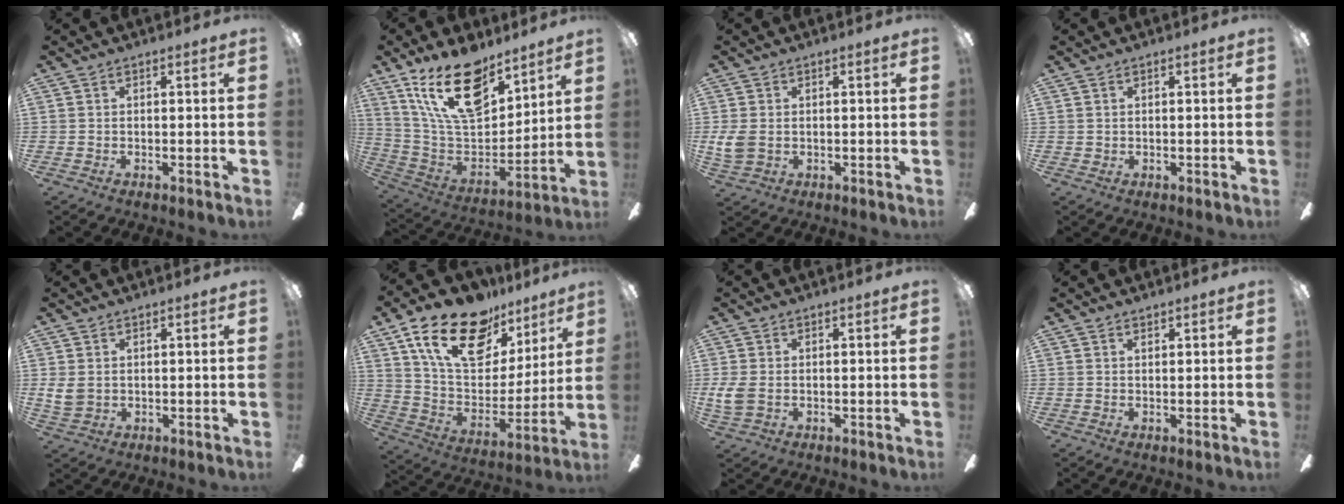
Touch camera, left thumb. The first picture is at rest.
{"total": 22.1, "force": [14.1, 10.9, 13.1], "torque": [-0.242, -0.079, 0.250]}
{"total": 4.5, "force": [0.3, 3.4, 3.0], "torque": [-0.074, 0.001, 0.004]}
{"total": 0.9, "force": [0.6, 0.7, 0.4], "torque": [-0.009, 0.003, 0.010]}
{"total": 4.0, "force": [1.3, 3.0, 2.3], "torque": [-0.053, 0.003, 0.026]}
{"total": 23.1, "force": [13.6, 13.0, 13.3], "torque": [-0.223, -0.060, 0.247]}
{"total": 4.3, "force": [0.1, 3.1, 3.0], "torque": [-0.075, 0.000, 0.000]}
{"total": 1.2, "force": [0.9, 0.5, 0.5], "torque": [-0.012, 0.001, 0.017]}